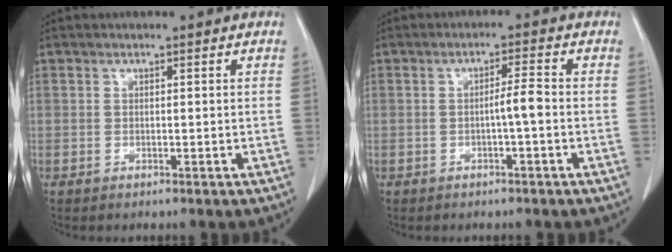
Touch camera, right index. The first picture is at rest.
{"total": 2.7, "force": [-0.6, -0.1, 2.6], "torque": [-0.041, 0.002, -0.012]}